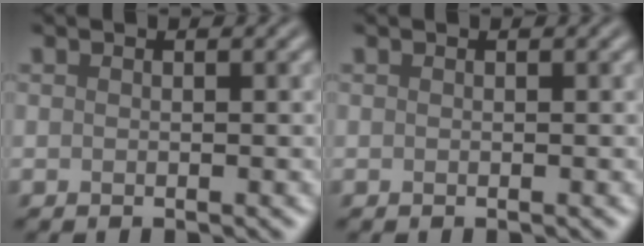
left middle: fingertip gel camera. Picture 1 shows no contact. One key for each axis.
{"total": 0.0}